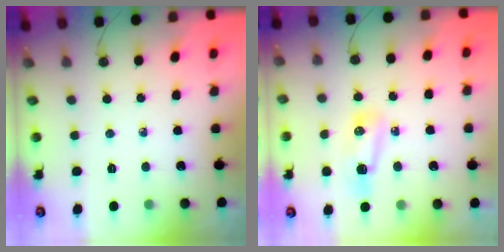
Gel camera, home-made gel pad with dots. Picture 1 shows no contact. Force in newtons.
{"total": 8.4, "press": 8.1, "slide": 2.5}